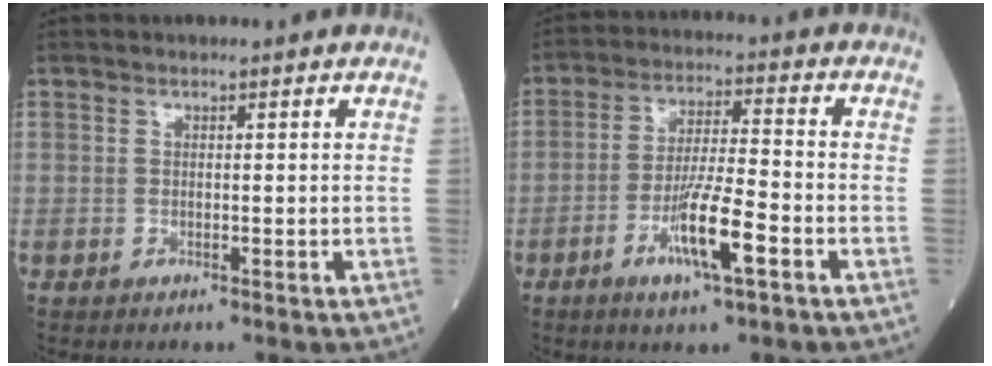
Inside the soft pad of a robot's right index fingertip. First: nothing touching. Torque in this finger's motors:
{"motor_torque": [1.02, -0.57, 0.58, 0.18]}